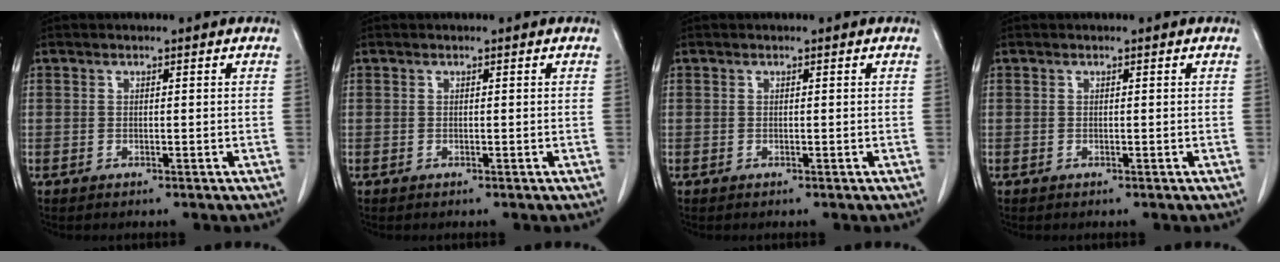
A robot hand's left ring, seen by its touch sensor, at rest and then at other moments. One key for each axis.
{"total": 0.0}
{"total": 0.0}
{"total": 0.0}